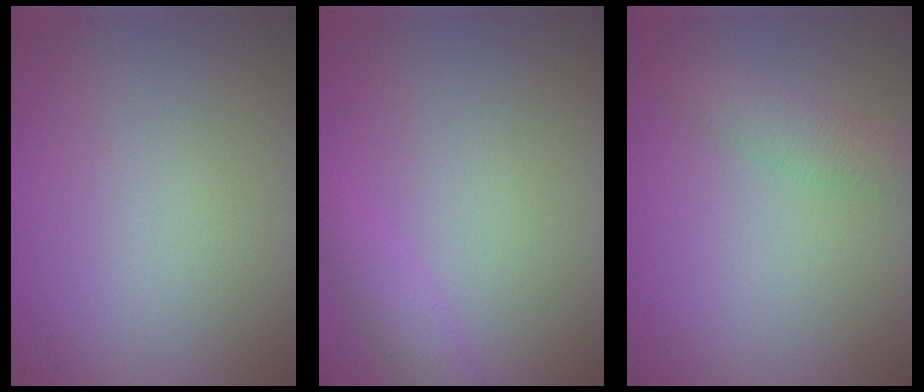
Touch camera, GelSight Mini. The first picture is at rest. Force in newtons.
{"total": 1.9, "press": 1.9, "slide": 0.1}
{"total": 2.2, "press": 2.2, "slide": 0.1}